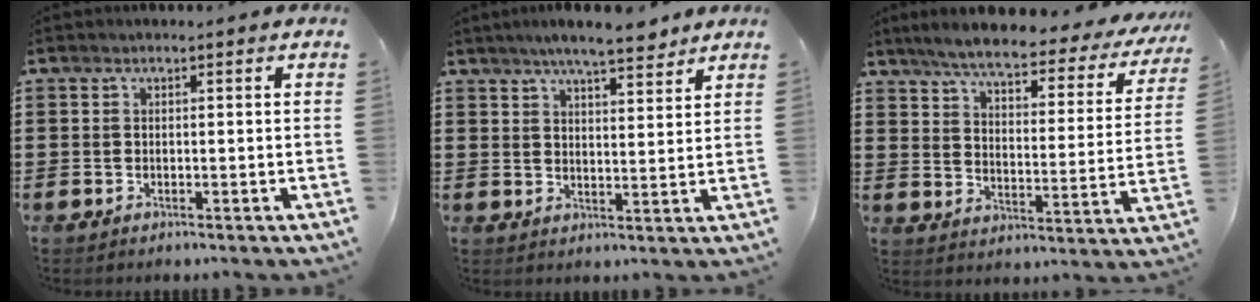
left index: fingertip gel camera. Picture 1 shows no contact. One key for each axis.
{"total": 6.1, "fx": 5.3, "fy": 1.0, "fz": 2.9, "tx": -0.063, "ty": -0.011, "tz": 0.095}
{"total": 6.1, "fx": 5.3, "fy": 0.4, "fz": 3.1, "tx": -0.084, "ty": -0.034, "tz": 0.085}